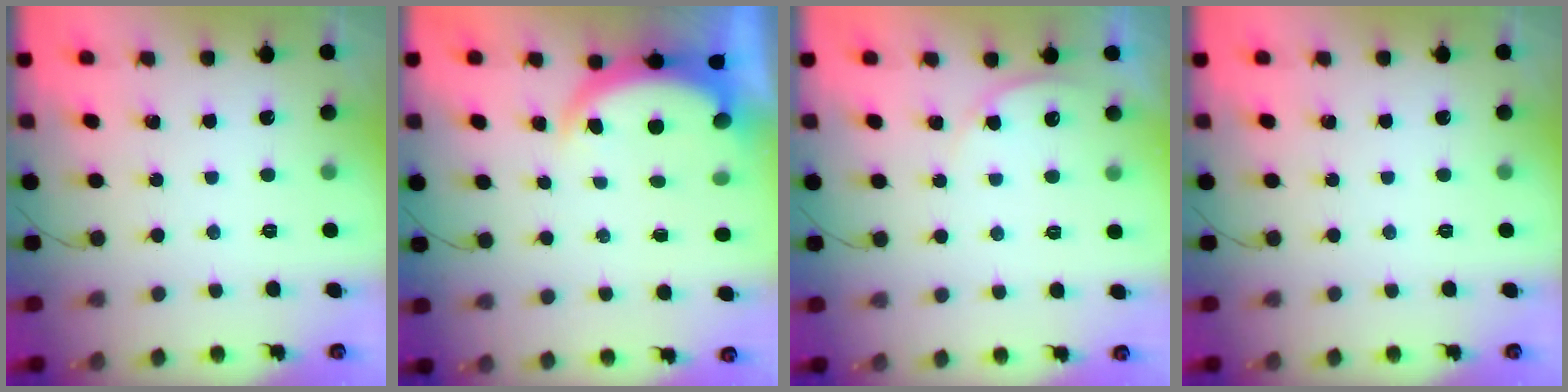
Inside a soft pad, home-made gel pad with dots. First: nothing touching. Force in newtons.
{"total": 5.8, "press": 5.8, "slide": 0.9}
{"total": 3.9, "press": 3.5, "slide": 1.8}
{"total": 0.0}